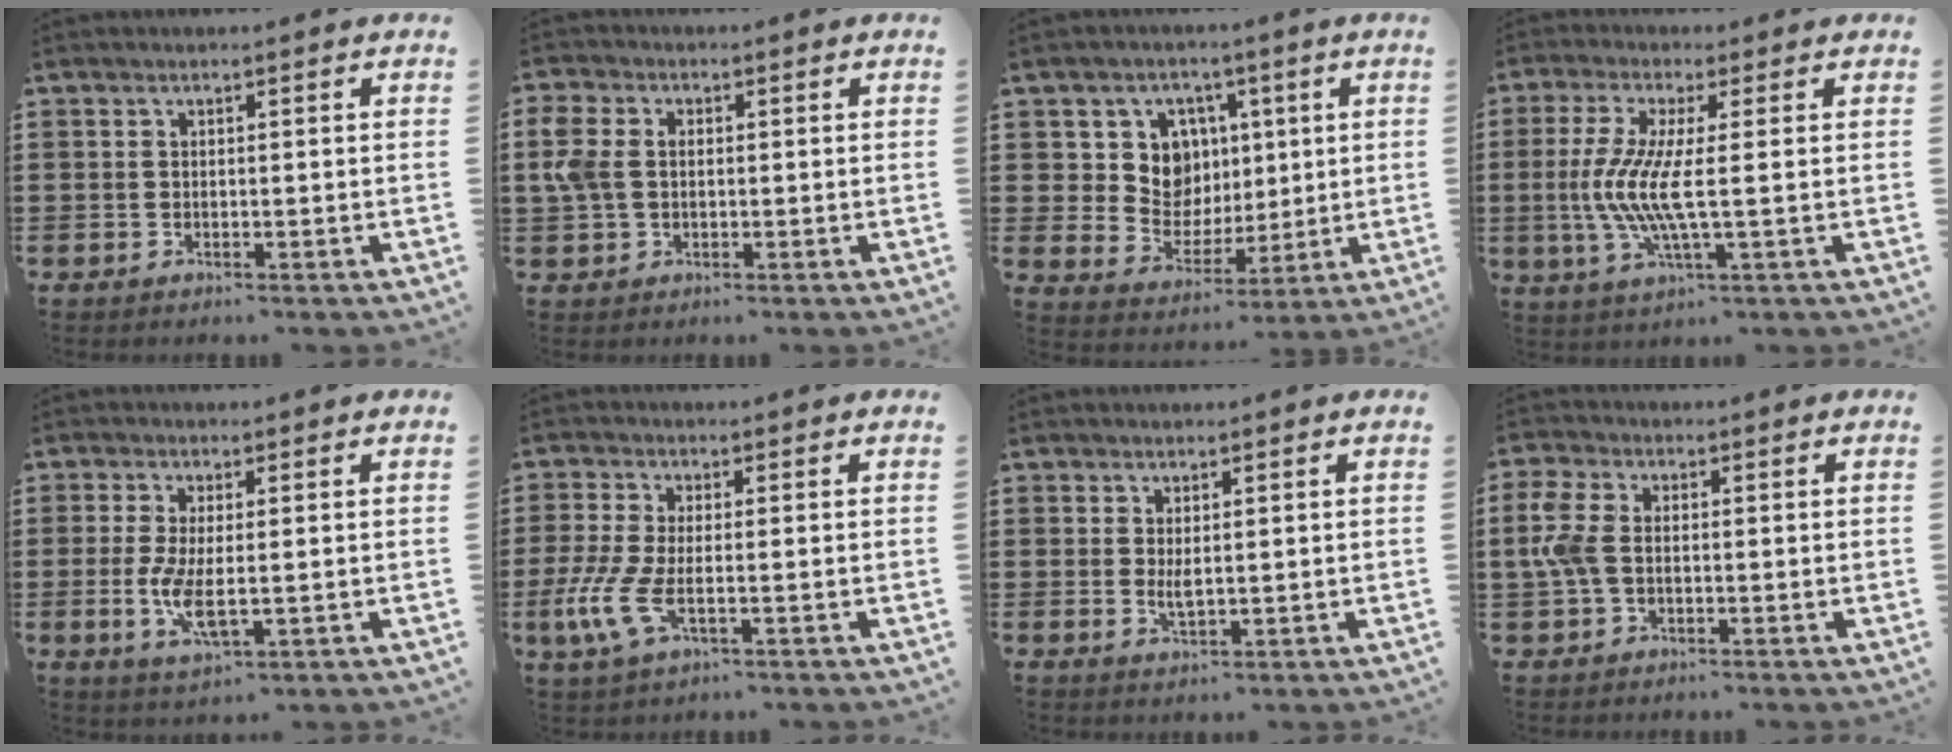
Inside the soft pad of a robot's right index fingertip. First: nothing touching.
{"total": 4.2, "force": [0.4, 3.1, 2.9], "torque": [-0.085, 0.003, 0.000]}
{"total": 8.6, "force": [2.6, 7.8, 2.7], "torque": [-0.079, 0.001, 0.051]}
{"total": 7.9, "force": [-0.3, 0.8, 7.9], "torque": [-0.180, -0.020, -0.017]}
{"total": 5.9, "force": [-0.5, 1.9, 5.6], "torque": [-0.120, -0.007, -0.012]}
{"total": 6.3, "force": [-1.8, 2.2, 5.6], "torque": [-0.140, -0.018, -0.035]}
{"total": 2.1, "force": [0.8, 0.6, 1.8], "torque": [-0.035, 0.000, 0.014]}
{"total": 5.8, "force": [-0.1, 3.5, 4.7], "torque": [-0.133, -0.003, -0.012]}